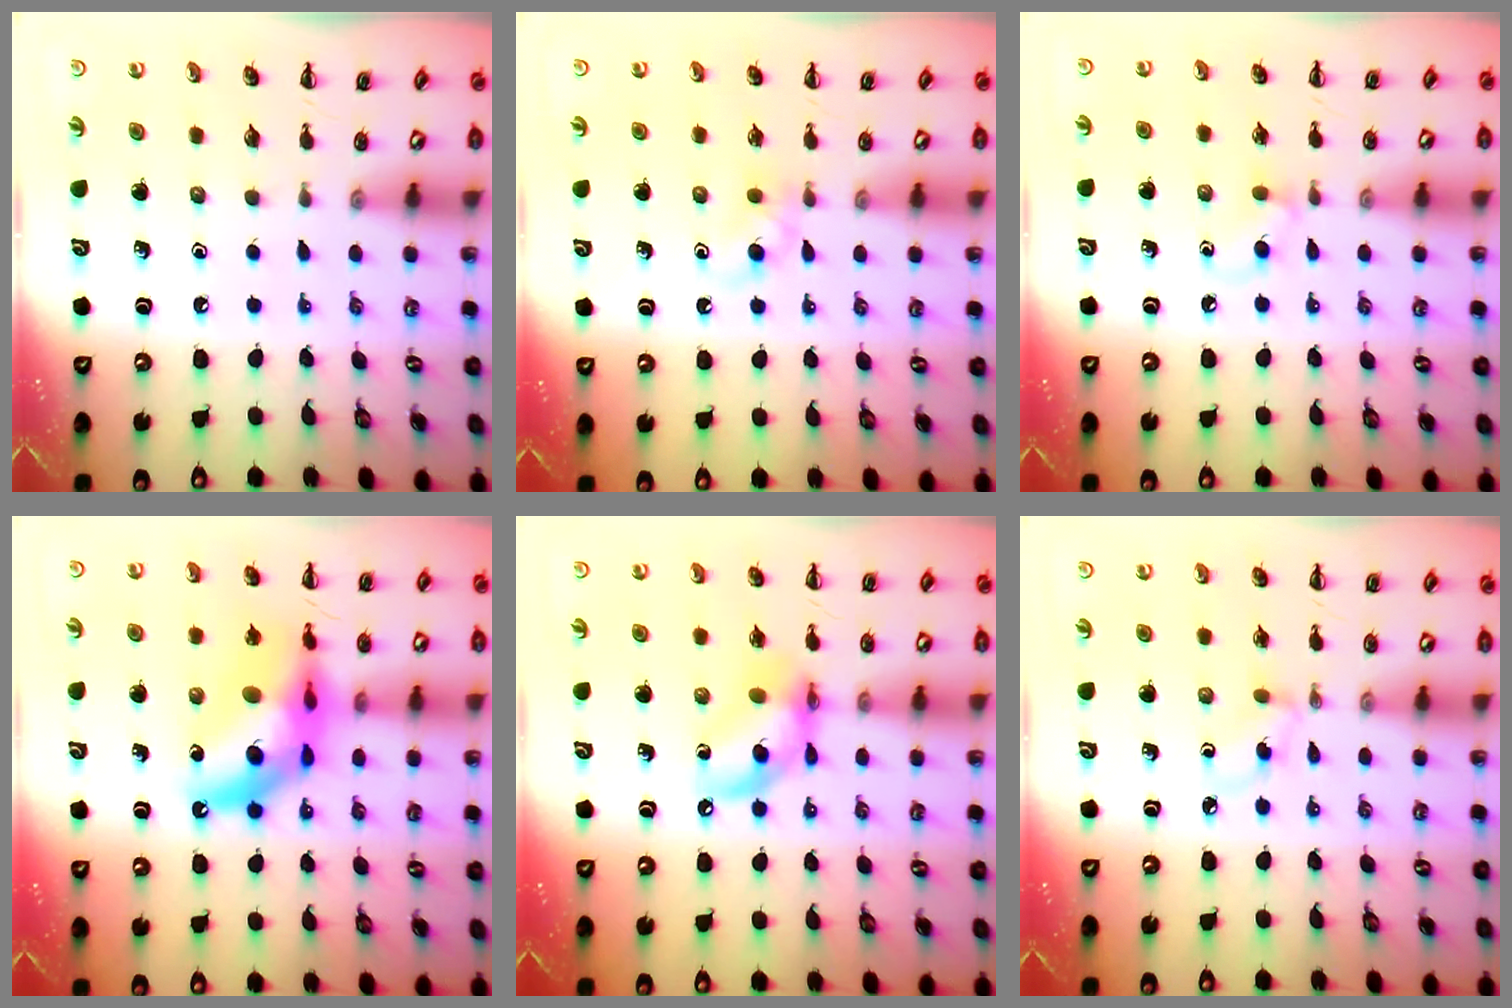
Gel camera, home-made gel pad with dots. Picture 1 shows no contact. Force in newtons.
{"total": 4.9, "press": 4.7, "slide": 1.6}
{"total": 4.3, "press": 4.1, "slide": 1.2}
{"total": 16.1, "press": 15.6, "slide": 4.1}
{"total": 11.4, "press": 11.1, "slide": 2.7}
{"total": 2.8, "press": 2.6, "slide": 1.1}